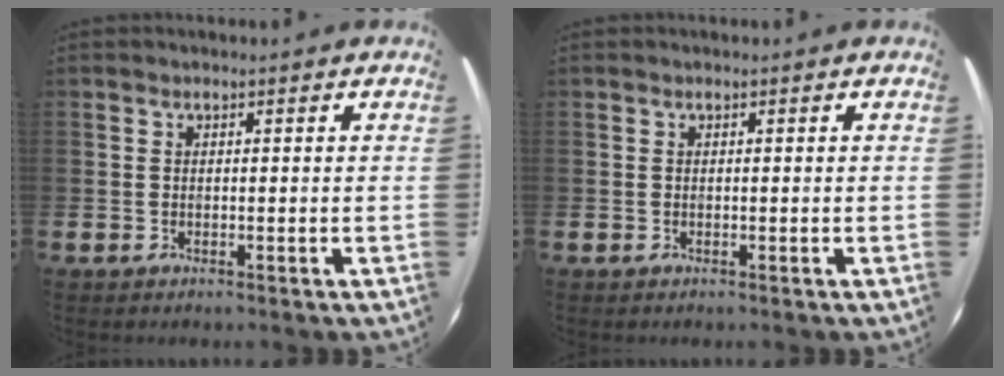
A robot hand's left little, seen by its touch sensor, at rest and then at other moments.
{"total": 0.0}